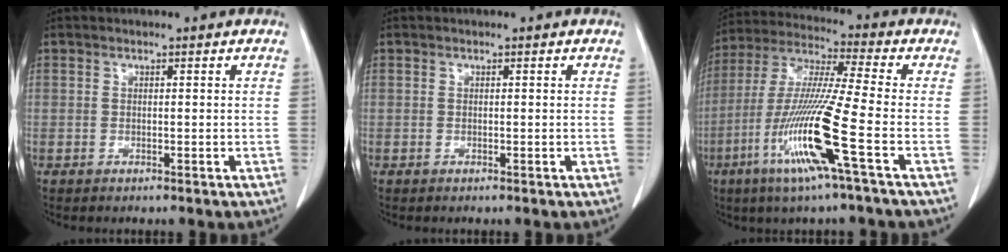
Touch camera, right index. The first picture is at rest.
{"total": 0.0}
{"total": 15.1, "force": [-5.7, -1.3, 13.9], "torque": [-0.288, -0.023, -0.113]}